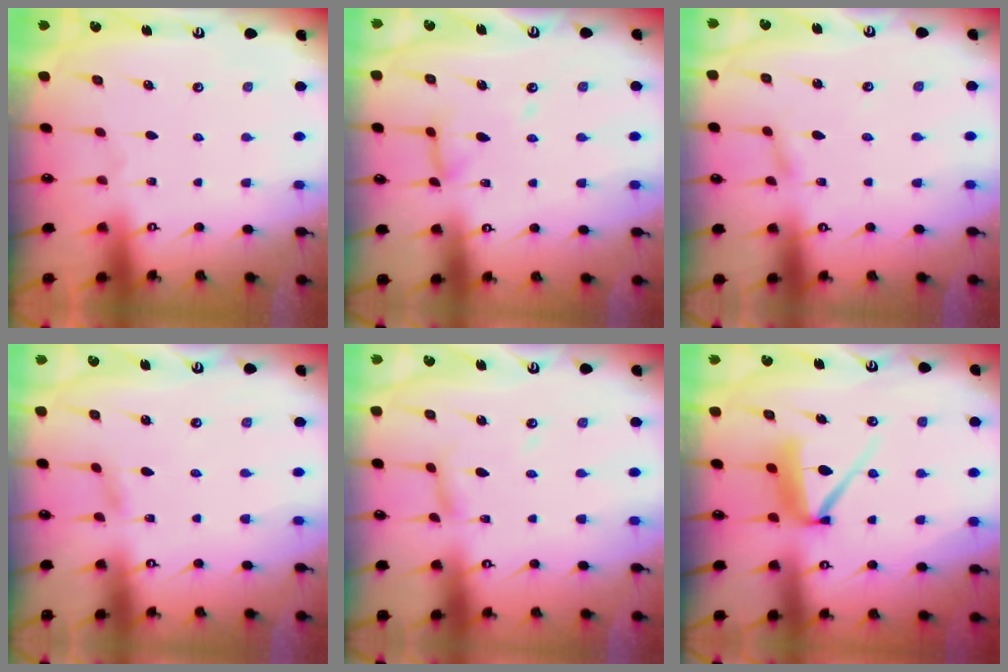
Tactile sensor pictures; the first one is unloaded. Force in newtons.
{"total": 9.5, "press": 9.5, "slide": 0.8}
{"total": 1.5, "press": 1.5, "slide": 0.1}
{"total": 3.0, "press": 3.0, "slide": 0.3}
{"total": 5.3, "press": 5.3, "slide": 0.5}
{"total": 9.1, "press": 9.0, "slide": 0.9}